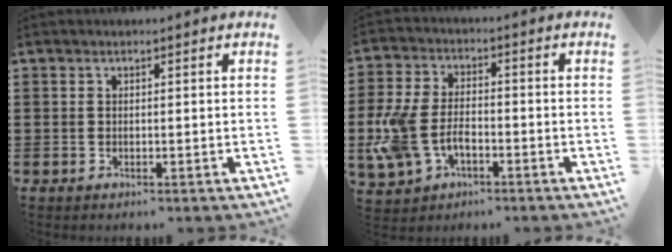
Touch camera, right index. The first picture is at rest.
{"total": 7.5, "force": [-2.5, 4.5, 5.5], "torque": [-0.153, -0.003, -0.057]}